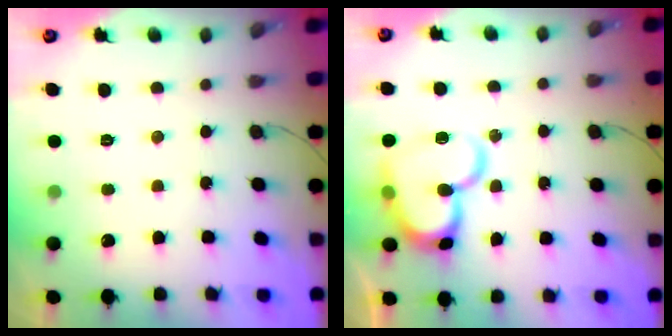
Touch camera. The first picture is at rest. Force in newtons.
{"total": 17.3, "press": 17.3, "slide": 1.5}